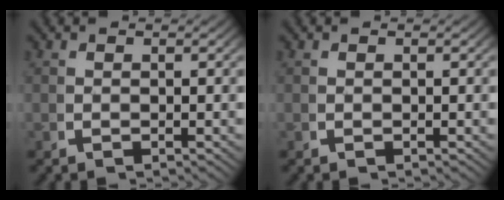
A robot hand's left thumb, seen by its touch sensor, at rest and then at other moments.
{"total": 0.0}